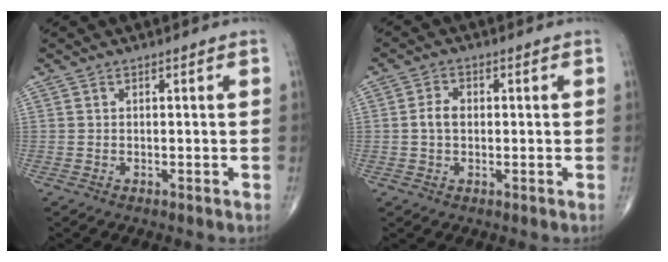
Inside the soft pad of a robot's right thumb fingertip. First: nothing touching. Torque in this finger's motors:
{"motor_torque": [-0.47, 0.11, 0.05, -0.23, 0.08]}